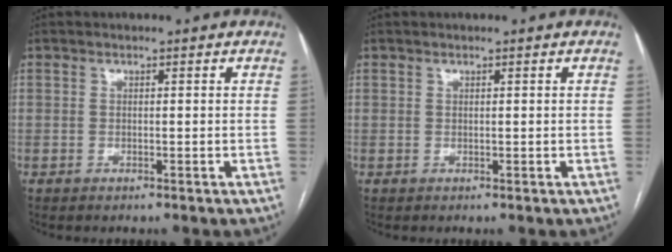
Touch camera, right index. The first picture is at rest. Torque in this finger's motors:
{"motor_torque": [0.00, 0.00, 0.00, 0.00]}